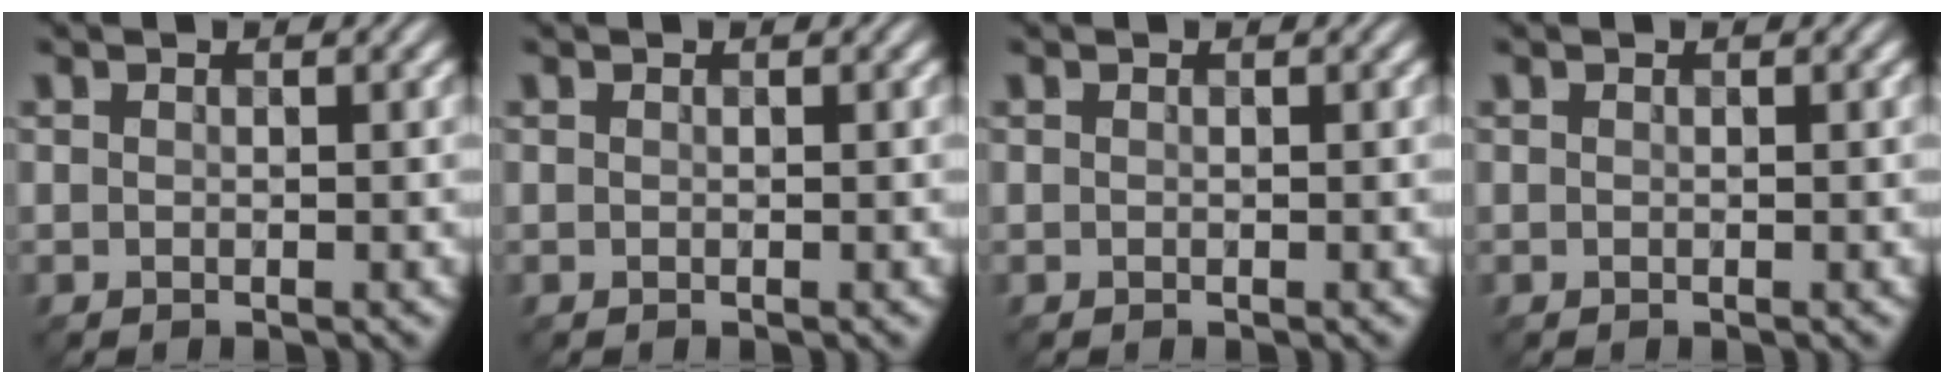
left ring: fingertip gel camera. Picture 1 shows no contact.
{"total": 0.0}
{"total": 0.0}
{"total": 0.0}